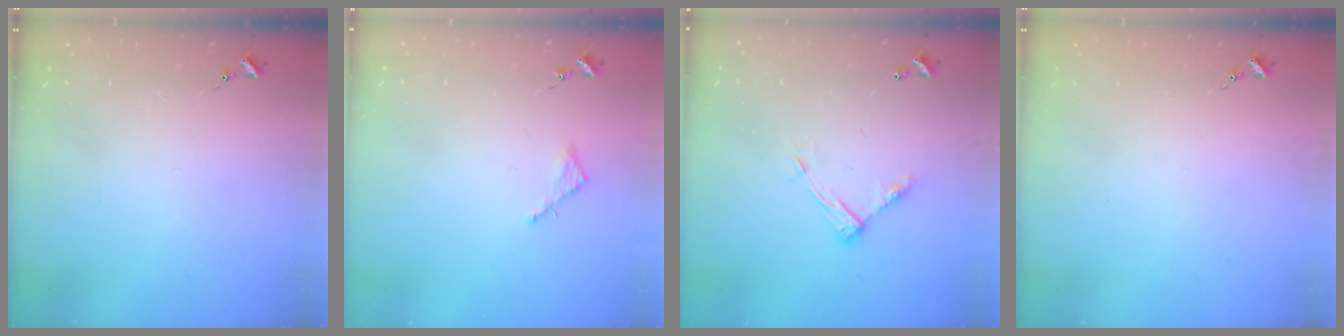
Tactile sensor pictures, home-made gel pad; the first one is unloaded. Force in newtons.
{"total": 2.5, "press": 2.5, "slide": 0.2}
{"total": 9.2, "press": 9.2, "slide": 0.1}
{"total": 0.0}